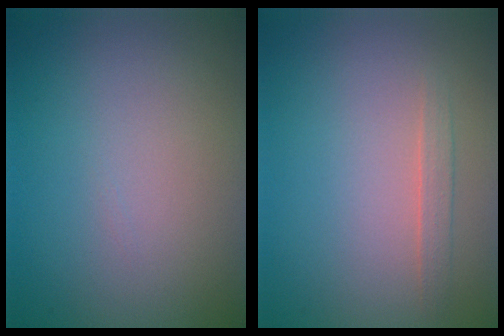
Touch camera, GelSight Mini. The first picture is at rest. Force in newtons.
{"total": 1.1, "press": 1.1, "slide": 0.2}